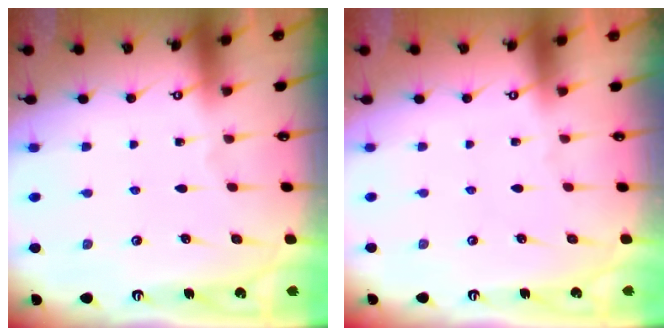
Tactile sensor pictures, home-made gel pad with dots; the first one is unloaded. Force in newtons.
{"total": 1.5, "press": 1.4, "slide": 0.6}